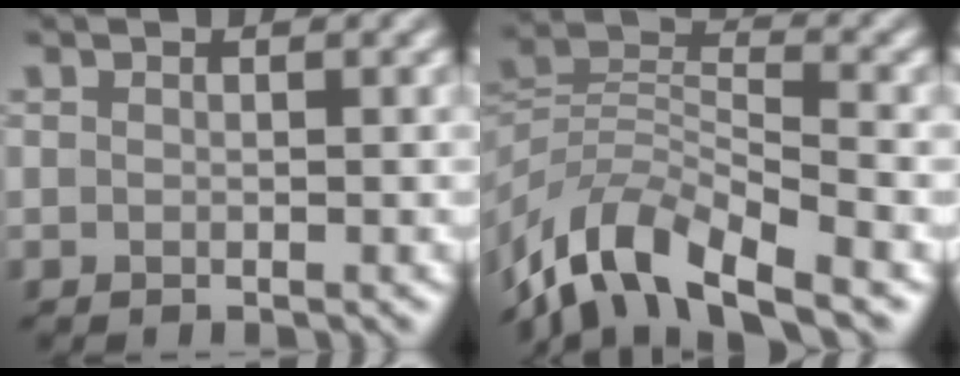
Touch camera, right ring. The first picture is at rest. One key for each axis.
{"total": 9.6, "fx": -7.0, "fy": 3.4, "fz": 5.7, "tx": -0.107, "ty": 0.008, "tz": -0.145}